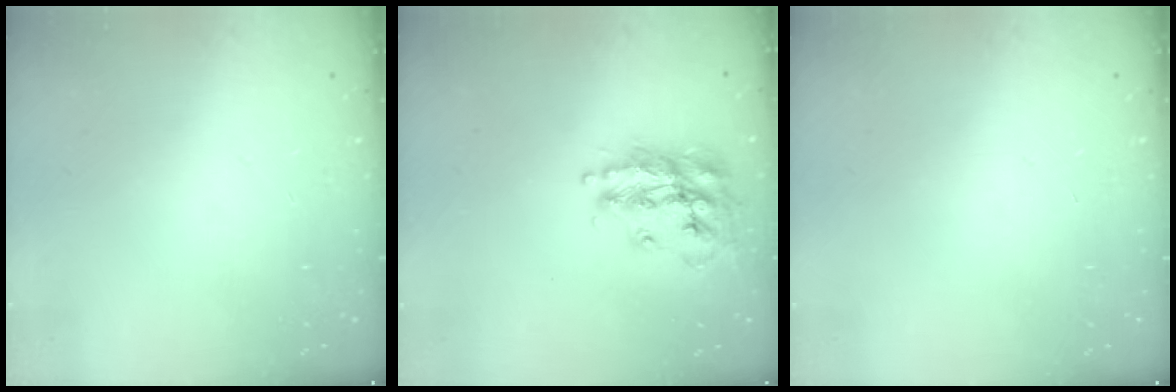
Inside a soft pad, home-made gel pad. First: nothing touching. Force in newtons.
{"total": 17.1, "press": 17.0, "slide": 1.5}
{"total": 0.0}